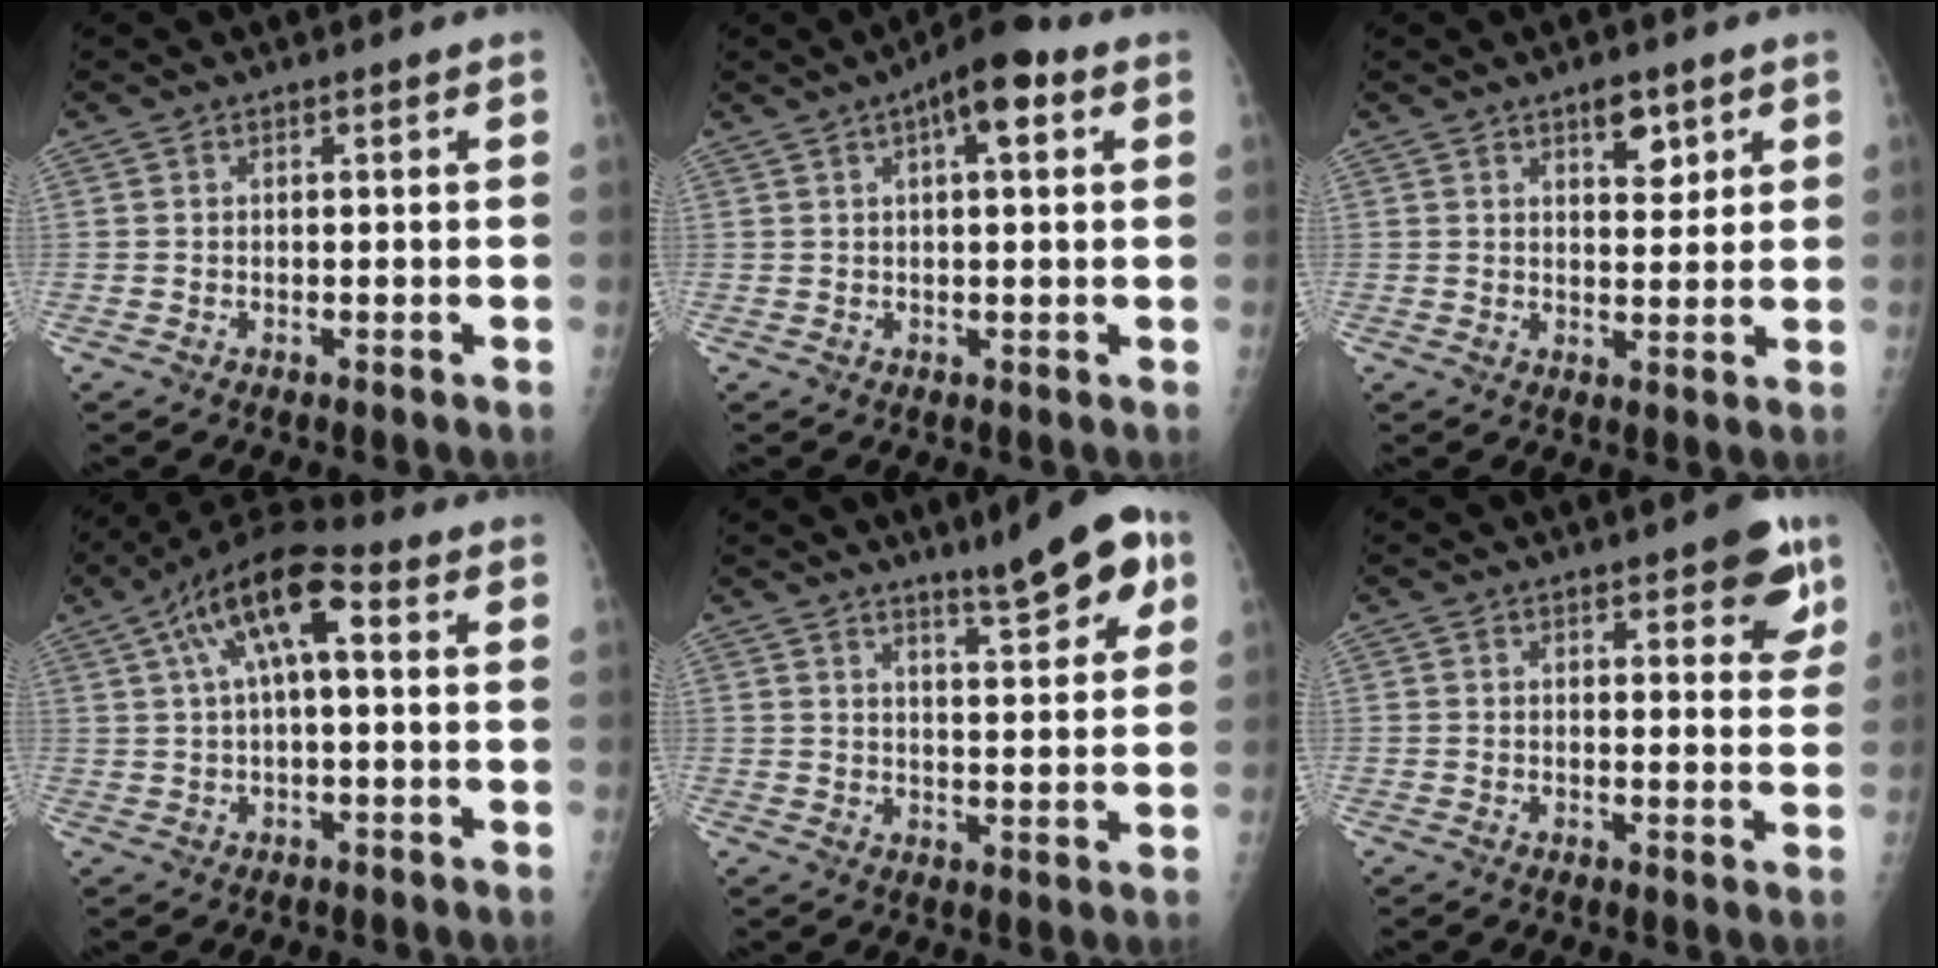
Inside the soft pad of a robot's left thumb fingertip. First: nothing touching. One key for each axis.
{"total": 7.8, "fx": 3.0, "fy": 2.7, "fz": 6.7, "tx": -0.091, "ty": 0.014, "tz": 0.038}
{"total": 4.8, "fx": 2.6, "fy": 2.4, "fz": 3.2, "tx": -0.022, "ty": -0.015, "tz": 0.037}
{"total": 12.3, "fx": 3.2, "fy": 4.9, "fz": 10.8, "tx": -0.191, "ty": 0.039, "tz": 0.047}
{"total": 10.5, "fx": 6.1, "fy": 2.3, "fz": 8.2, "tx": -0.090, "ty": -0.021, "tz": 0.085}
{"total": 8.0, "fx": 4.2, "fy": 2.9, "fz": 6.1, "tx": -0.041, "ty": -0.015, "tz": 0.046}